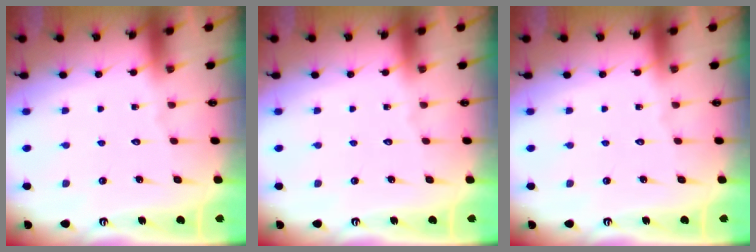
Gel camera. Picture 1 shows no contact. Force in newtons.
{"total": 0.0}
{"total": 0.0}